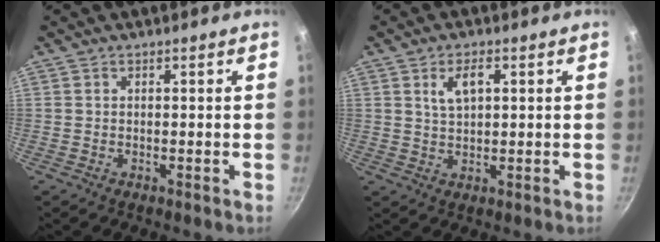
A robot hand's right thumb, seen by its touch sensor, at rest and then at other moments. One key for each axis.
{"total": 4.5, "fx": 1.6, "fy": 2.2, "fz": 3.5, "tx": -0.061, "ty": 0.000, "tz": 0.033}